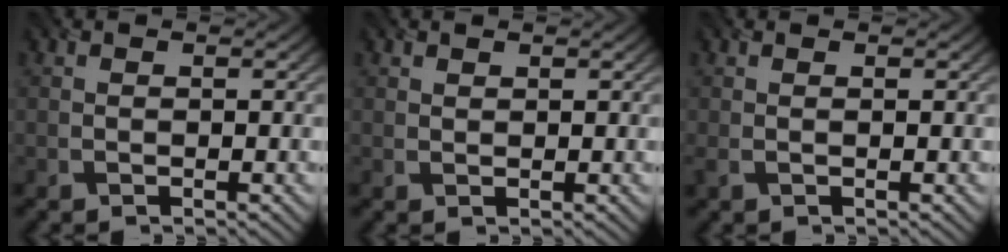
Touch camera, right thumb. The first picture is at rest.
{"total": 0.6, "force": [0.6, 0.3, 0.0], "torque": [-0.002, 0.000, 0.014]}
{"total": 0.6, "force": [0.1, 0.2, 0.6], "torque": [-0.014, 0.004, 0.002]}